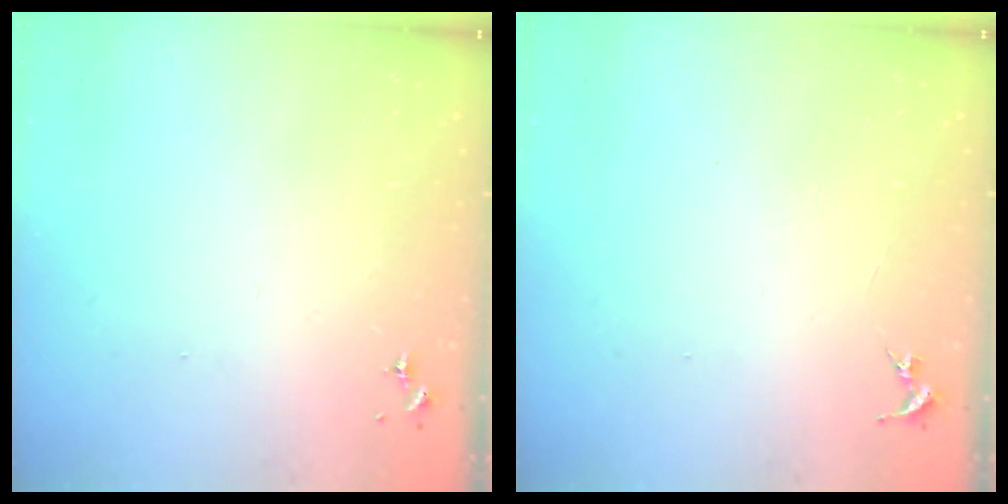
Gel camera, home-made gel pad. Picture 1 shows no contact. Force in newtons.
{"total": 0.0}